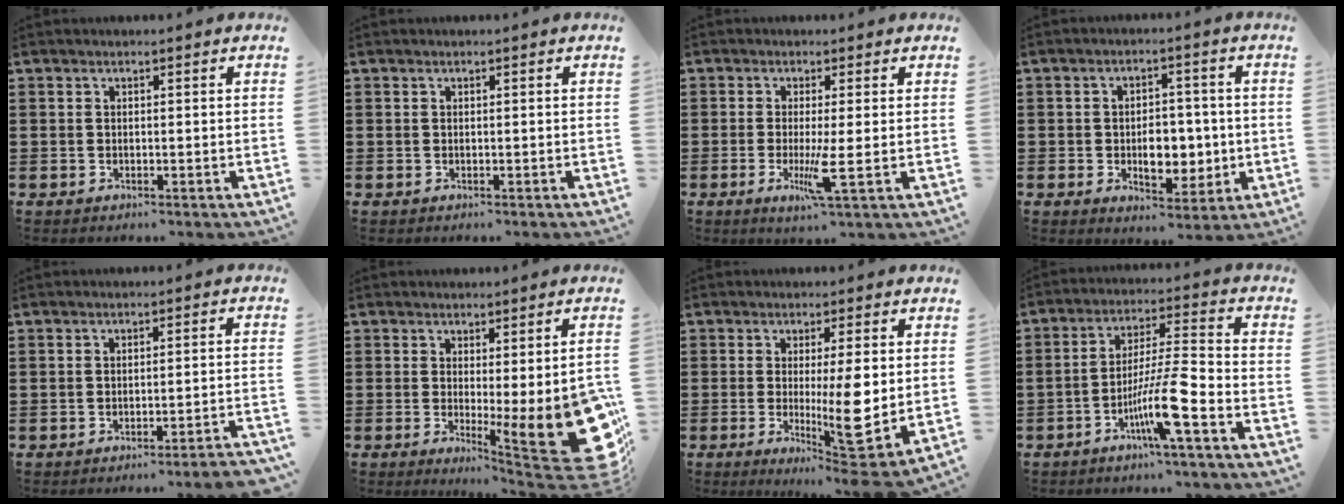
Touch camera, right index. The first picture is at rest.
{"total": 0.0}
{"total": 5.0, "force": [-0.9, -0.1, 4.9], "torque": [-0.094, -0.019, -0.016]}
{"total": 6.5, "force": [-0.8, 4.3, 4.9], "torque": [-0.070, 0.002, -0.019]}
{"total": 2.4, "force": [-2.1, -0.5, 0.9], "torque": [-0.017, -0.005, -0.043]}
{"total": 13.3, "force": [-2.2, 3.3, 12.7], "torque": [-0.184, -0.021, -0.024]}
{"total": 9.5, "force": [0.3, 1.3, 9.4], "torque": [-0.155, -0.022, 0.006]}
{"total": 10.3, "force": [-4.9, 0.4, 9.1], "torque": [-0.175, -0.007, -0.093]}